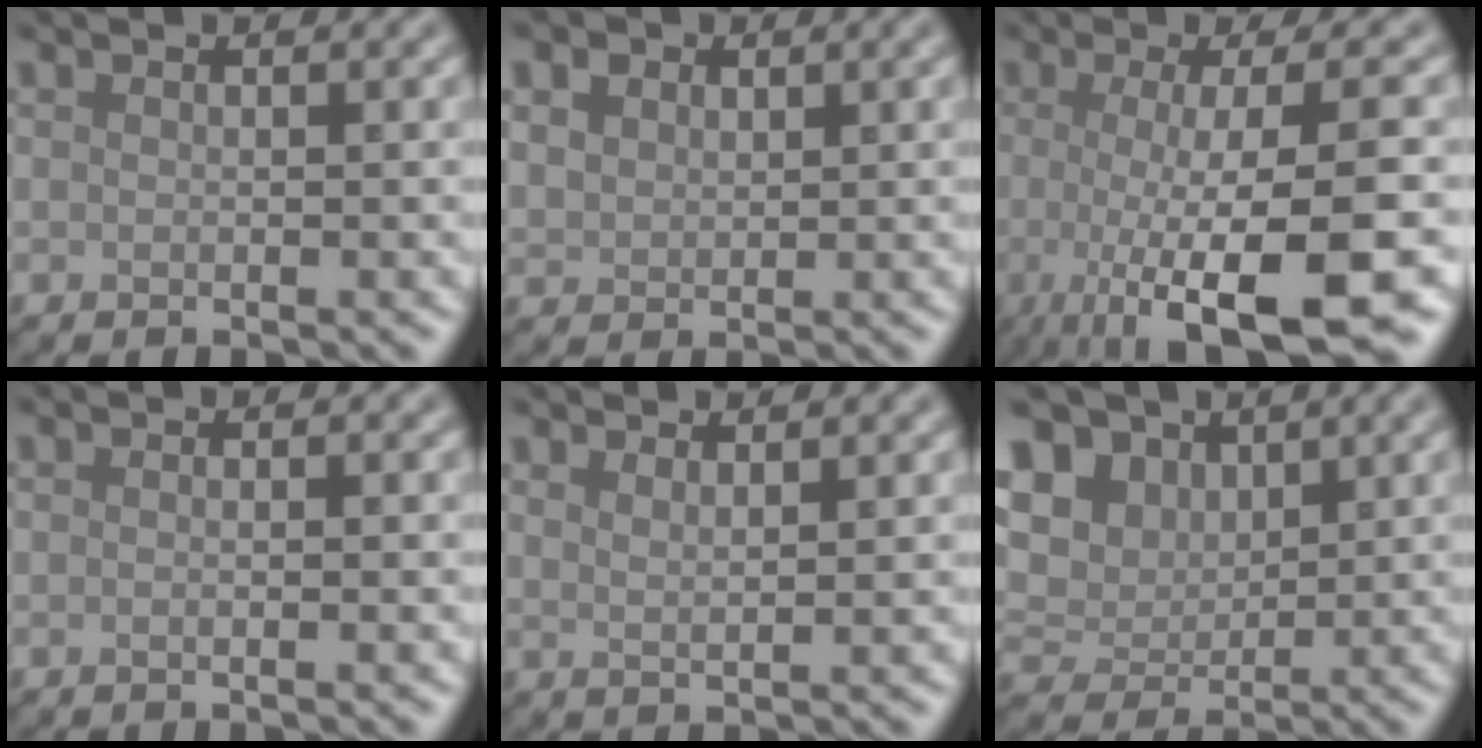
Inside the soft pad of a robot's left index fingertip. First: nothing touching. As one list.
[{"total": 3.1, "force": [1.7, 2.3, 1.3], "torque": [-0.039, 0.009, 0.029]}, {"total": 11.5, "force": [-3.0, 2.9, 10.7], "torque": [-0.134, -0.016, -0.047]}, {"total": 1.3, "force": [-0.1, 0.4, 1.2], "torque": [-0.003, -0.010, -0.002]}, {"total": 1.7, "force": [1.3, 0.5, 0.9], "torque": [-0.006, -0.001, 0.013]}, {"total": 8.1, "force": [3.8, 5.9, 4.0], "torque": [-0.101, 0.018, 0.055]}]